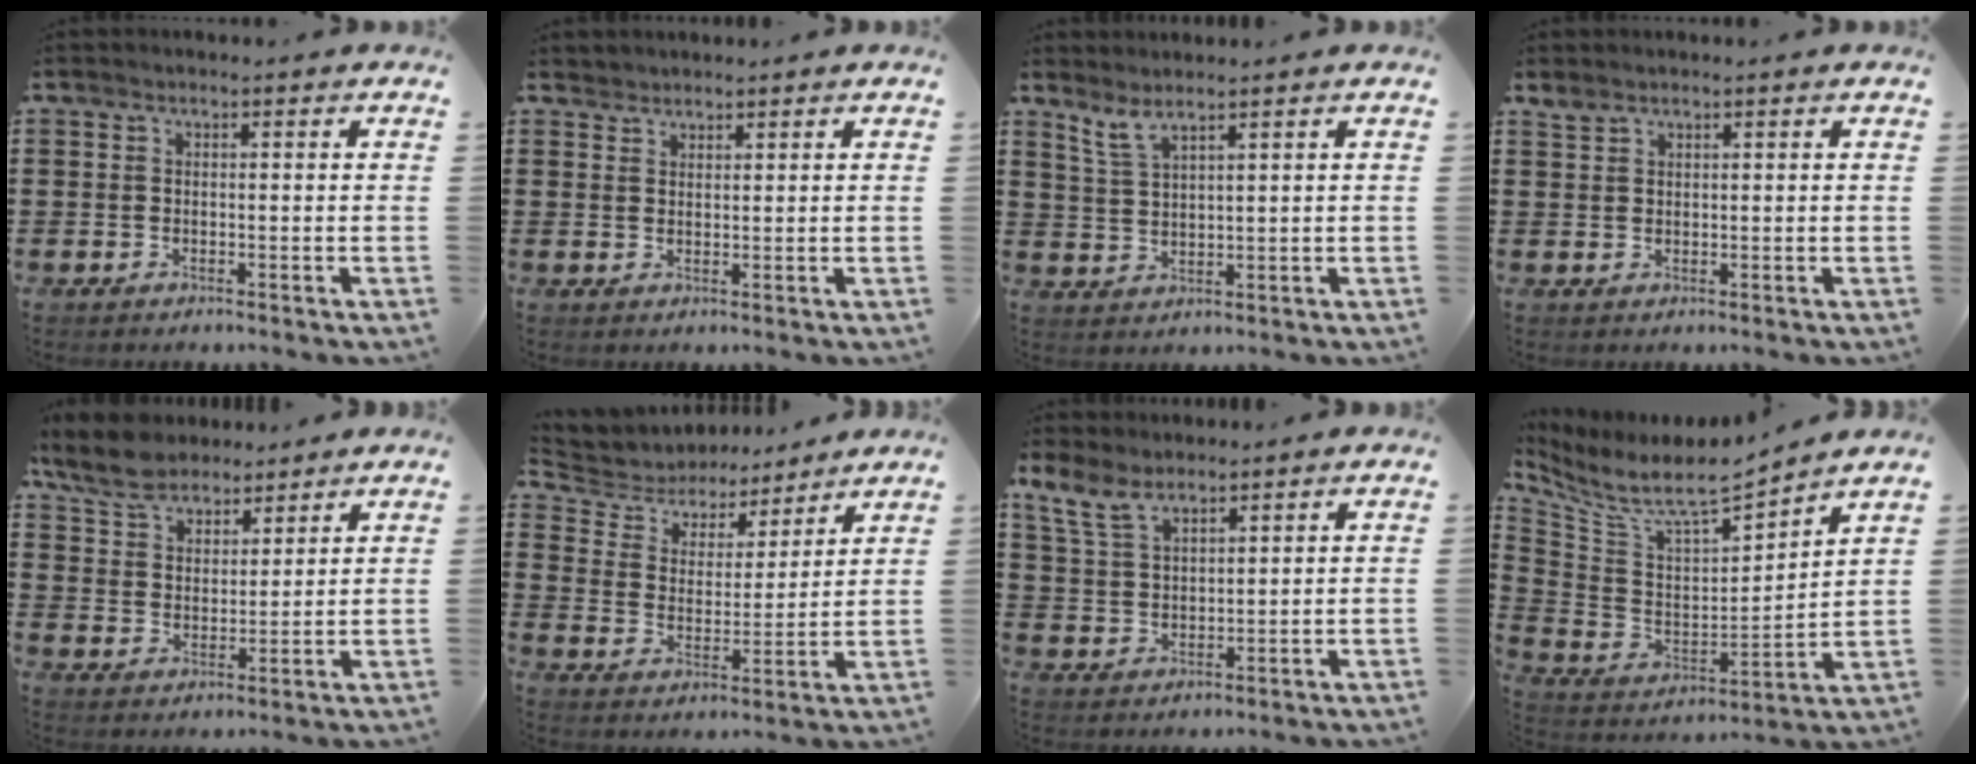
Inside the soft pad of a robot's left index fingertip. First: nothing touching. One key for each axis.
{"total": 1.5, "fx": 1.4, "fy": 0.4, "fz": -0.2, "tx": 0.001, "ty": 0.002, "tz": 0.029}
{"total": 2.9, "fx": 2.4, "fy": 0.4, "fz": 1.5, "tx": -0.036, "ty": -0.001, "tz": 0.045}
{"total": 1.5, "fx": 1.4, "fy": 0.5, "fz": 0.5, "tx": -0.012, "ty": 0.000, "tz": 0.027}
{"total": 7.1, "fx": 6.1, "fy": 2.8, "fz": 2.4, "tx": -0.072, "ty": -0.010, "tz": 0.115}
{"total": 5.2, "fx": 5.0, "fy": 1.6, "fz": 0.6, "tx": -0.045, "ty": -0.034, "tz": 0.083}
{"total": 6.3, "fx": 4.8, "fy": 2.5, "fz": 3.2, "tx": -0.079, "ty": -0.008, "tz": 0.090}
{"total": 6.1, "fx": 5.5, "fy": 0.9, "fz": 2.3, "tx": -0.077, "ty": -0.055, "tz": 0.088}